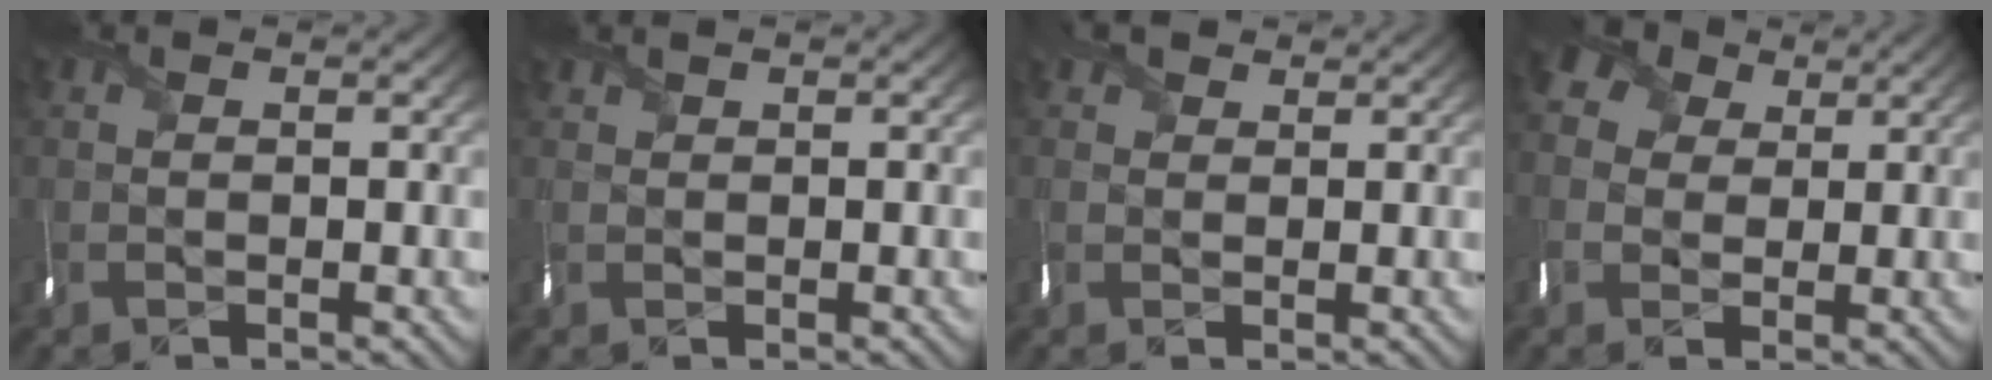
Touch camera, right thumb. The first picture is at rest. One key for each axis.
{"total": 1.4, "fx": 0.3, "fy": -0.5, "fz": -1.3, "tx": 0.018, "ty": 0.002, "tz": 0.004}
{"total": 1.6, "fx": 1.0, "fy": 0.7, "fz": -1.1, "tx": 0.017, "ty": 0.003, "tz": 0.010}
{"total": 4.2, "fx": 1.8, "fy": 3.6, "fz": 1.0, "tx": -0.040, "ty": 0.011, "tz": 0.022}